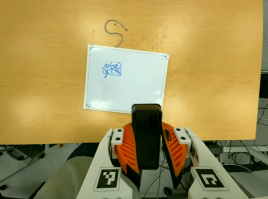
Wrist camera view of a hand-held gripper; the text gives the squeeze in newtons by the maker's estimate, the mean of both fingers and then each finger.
{"total": 9.8, "left": 8.1, "right": 11.4}